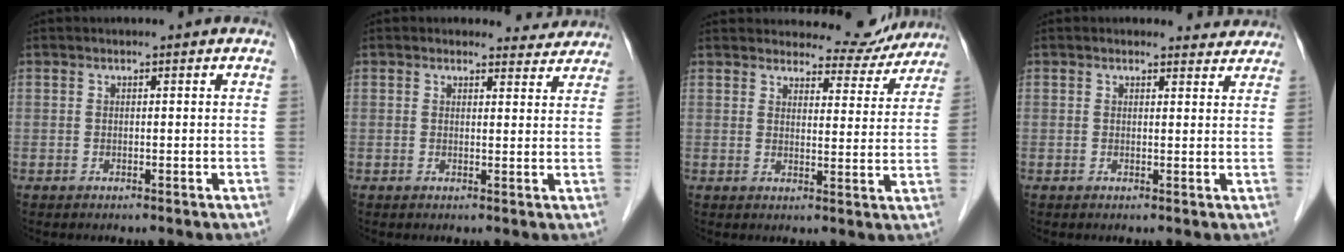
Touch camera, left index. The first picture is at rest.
{"total": 3.6, "force": [3.3, 1.2, -0.4], "torque": [0.008, -0.006, 0.026]}
{"total": 8.8, "force": [8.5, 2.4, 0.6], "torque": [0.007, -0.011, 0.095]}
{"total": 2.9, "force": [2.8, 1.0, -0.3], "torque": [0.003, -0.003, 0.019]}